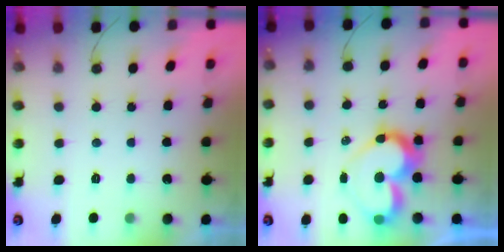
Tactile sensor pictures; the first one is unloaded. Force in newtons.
{"total": 12.9, "press": 12.9, "slide": 1.5}